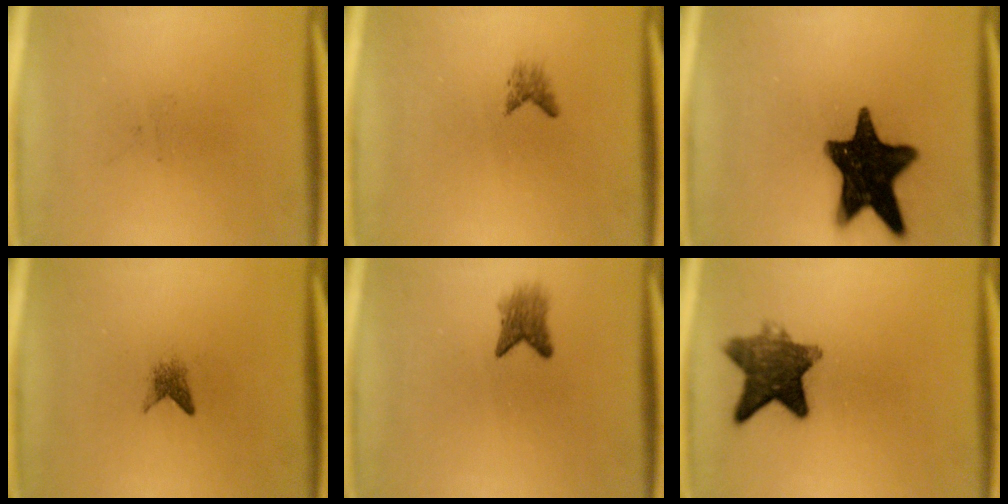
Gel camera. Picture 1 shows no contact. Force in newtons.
{"total": 1.1}
{"total": 18.1}
{"total": 1.5}
{"total": 2.9}
{"total": 8.9}